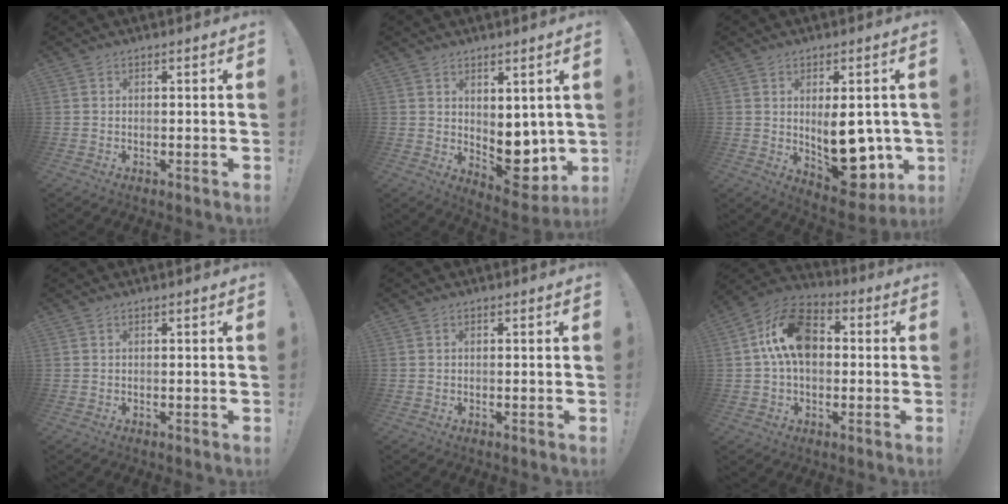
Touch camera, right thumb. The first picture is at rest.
{"total": 9.3, "force": [-0.3, 7.2, 5.9], "torque": [-0.046, -0.002, 0.013]}
{"total": 12.8, "force": [0.0, 7.0, 10.6], "torque": [-0.144, -0.011, 0.014]}
{"total": 0.0}
{"total": 0.0}
{"total": 15.5, "force": [2.3, 10.4, 11.3], "torque": [-0.187, 0.016, 0.044]}